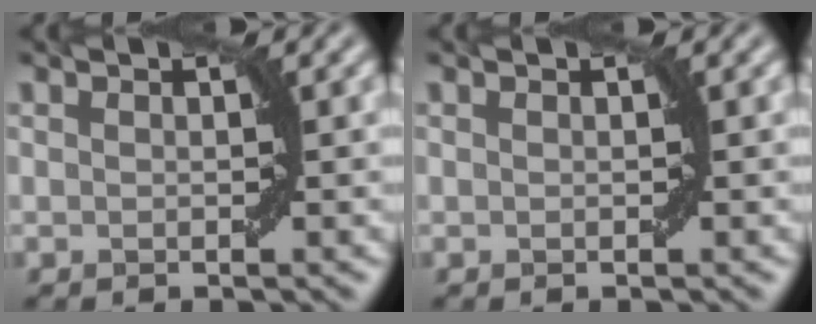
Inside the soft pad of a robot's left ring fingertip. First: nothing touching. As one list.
[{"total": 0.0}]